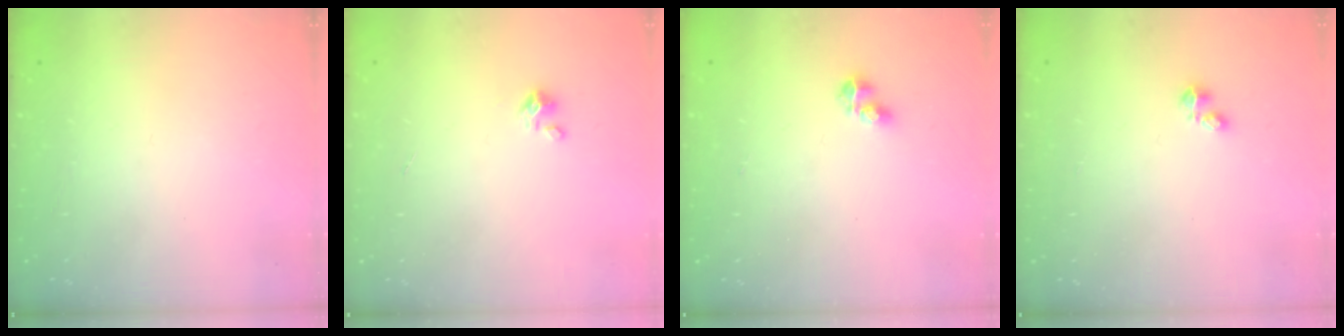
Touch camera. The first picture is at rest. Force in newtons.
{"total": 1.5, "press": 1.5, "slide": 0.1}
{"total": 2.9, "press": 2.9, "slide": 0.3}
{"total": 1.1, "press": 1.1, "slide": 0.3}